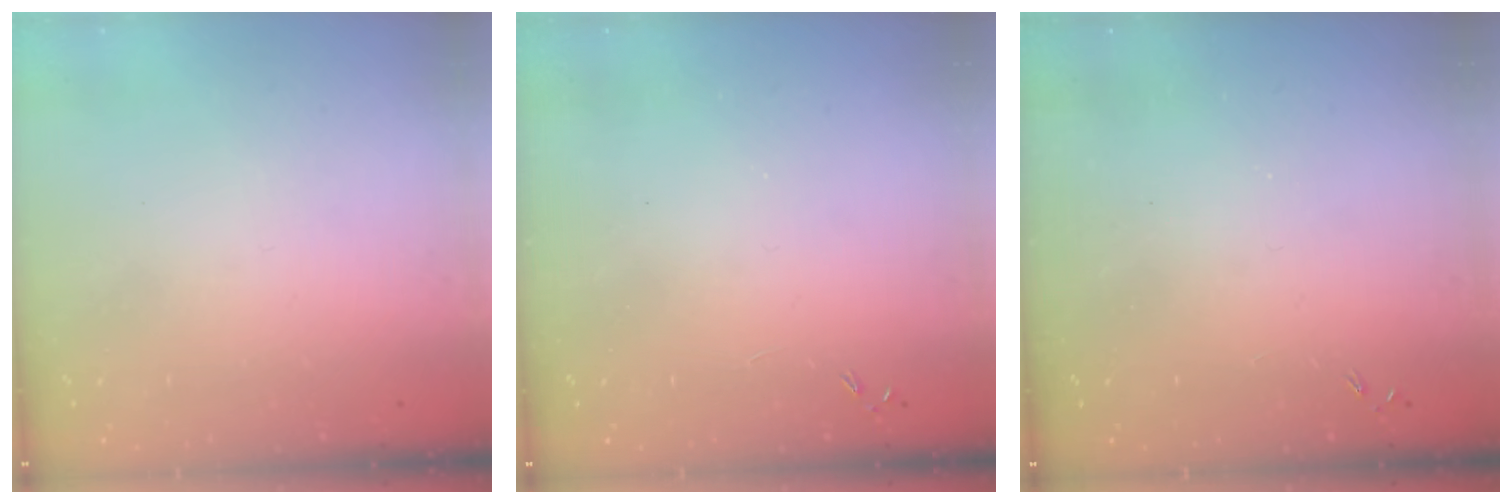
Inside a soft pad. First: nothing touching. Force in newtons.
{"total": 0.0}
{"total": 0.0}